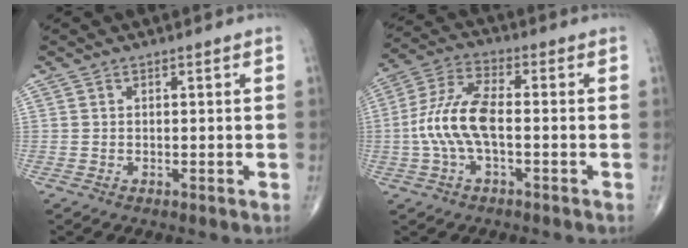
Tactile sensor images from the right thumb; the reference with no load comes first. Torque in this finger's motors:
{"motor_torque": [0.86, 0.69, 1.49, -0.17, 0.22]}